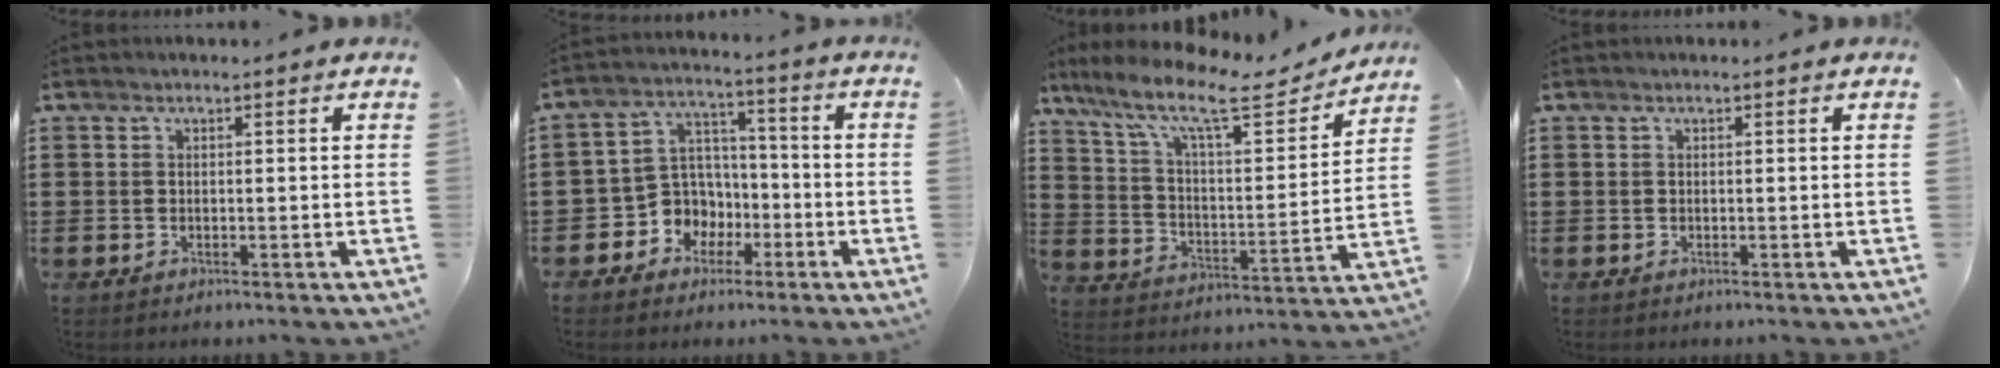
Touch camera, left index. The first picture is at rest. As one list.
[{"total": 7.8, "force": [-2.8, 7.1, 1.7], "torque": [-0.079, 0.004, -0.056]}, {"total": 12.3, "force": [9.3, 2.4, 7.7], "torque": [-0.174, -0.049, 0.153]}, {"total": 0.0}]